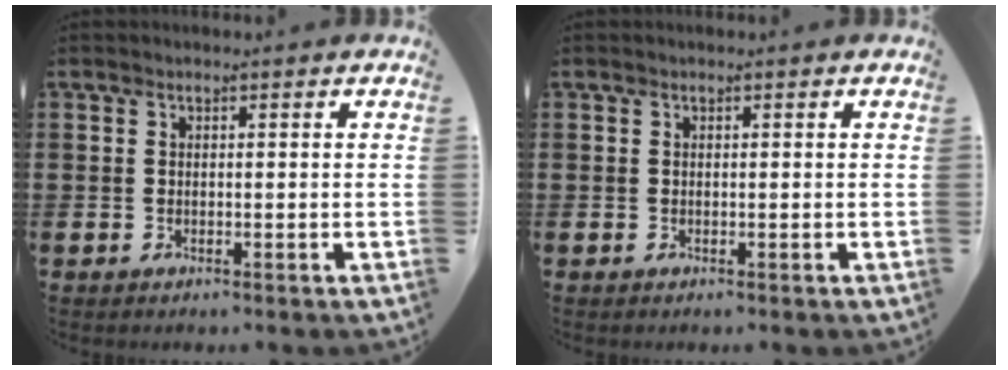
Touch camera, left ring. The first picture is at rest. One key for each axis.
{"total": 0.0}